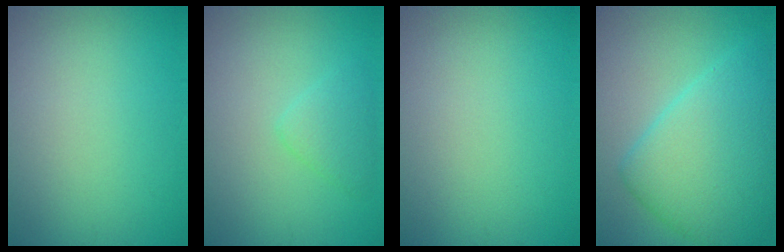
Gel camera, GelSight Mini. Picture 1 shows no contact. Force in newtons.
{"total": 2.0, "press": 2.0, "slide": 0.0}
{"total": 0.0}
{"total": 8.7, "press": 8.7, "slide": 0.1}